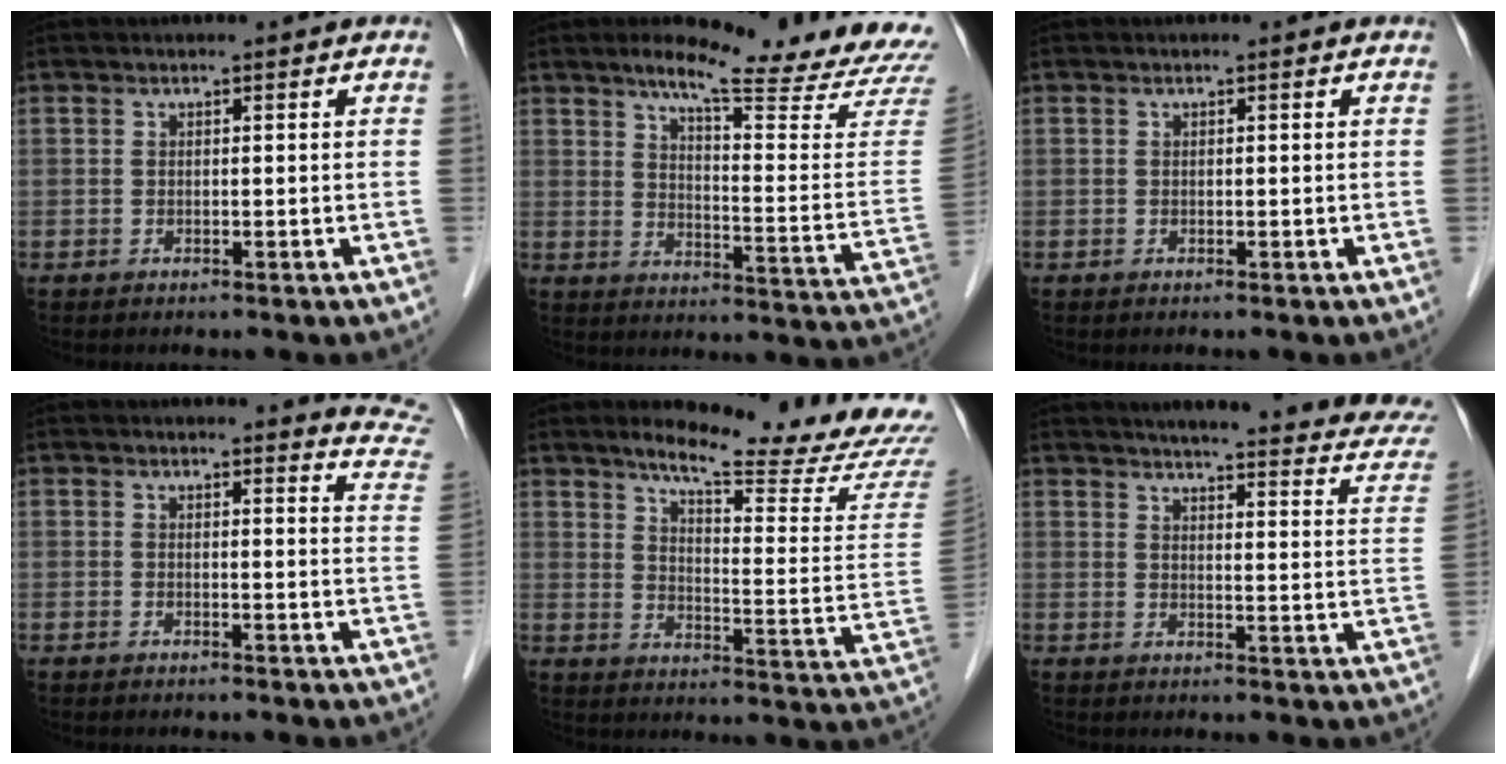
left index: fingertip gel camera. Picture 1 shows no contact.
{"total": 21.3, "force": [18.6, -0.1, 10.4], "torque": [-0.142, -0.079, 0.230]}
{"total": 0.0}
{"total": 7.9, "force": [7.9, 0.1, 0.4], "torque": [0.016, -0.073, 0.052]}
{"total": 21.8, "force": [19.3, 0.4, 10.2], "torque": [-0.141, -0.087, 0.241]}
{"total": 23.2, "force": [20.4, 2.9, 10.5], "torque": [-0.123, -0.040, 0.224]}